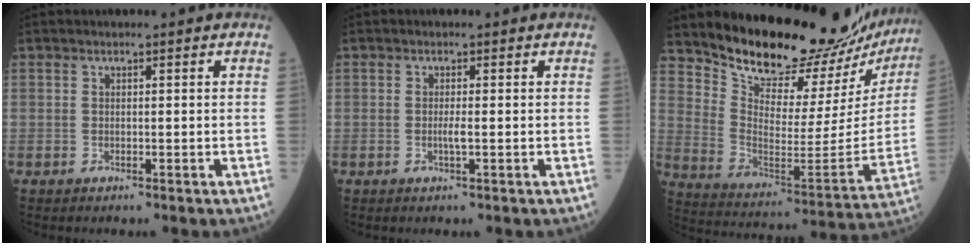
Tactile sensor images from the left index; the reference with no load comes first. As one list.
[{"total": 1.3, "force": [-0.7, -0.1, 1.1], "torque": [-0.026, -0.007, -0.013]}, {"total": 24.2, "force": [22.6, 4.5, 7.4], "torque": [-0.124, -0.113, 0.312]}]